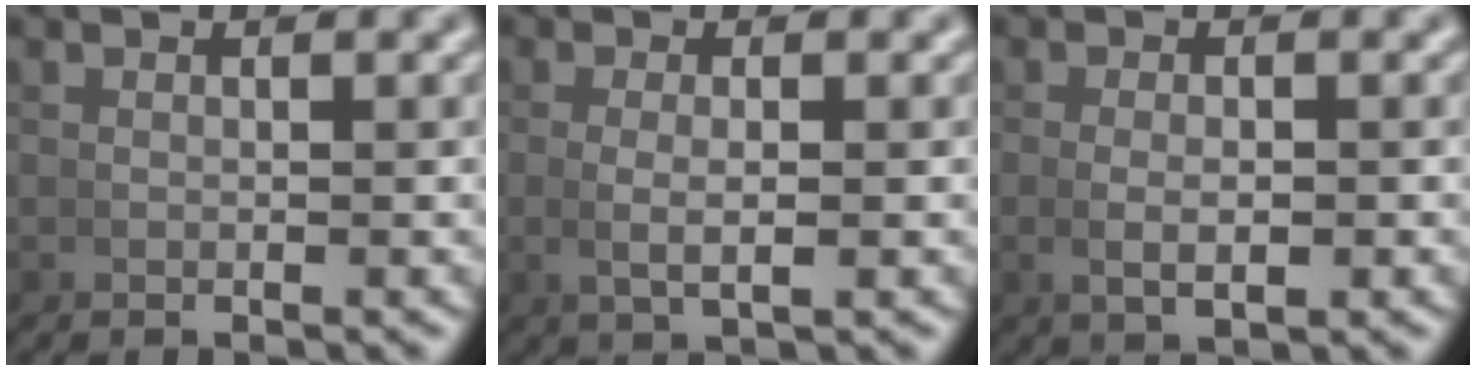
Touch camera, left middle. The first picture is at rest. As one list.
[{"total": 2.0, "force": [0.0, 0.5, 2.0], "torque": [-0.044, -0.008, 0.007]}, {"total": 2.1, "force": [-0.3, 0.8, 1.9], "torque": [-0.039, -0.006, 0.002]}]